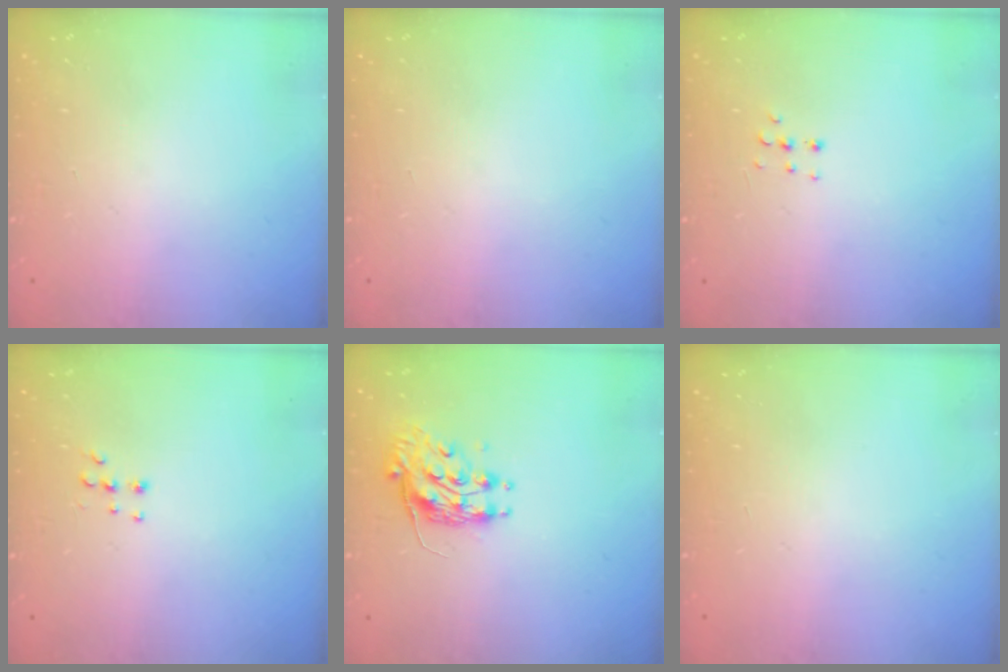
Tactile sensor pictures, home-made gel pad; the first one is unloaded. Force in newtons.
{"total": 0.0}
{"total": 3.8, "press": 3.7, "slide": 0.9}
{"total": 5.3, "press": 5.2, "slide": 0.5}
{"total": 8.8, "press": 8.8, "slide": 0.0}
{"total": 0.0}